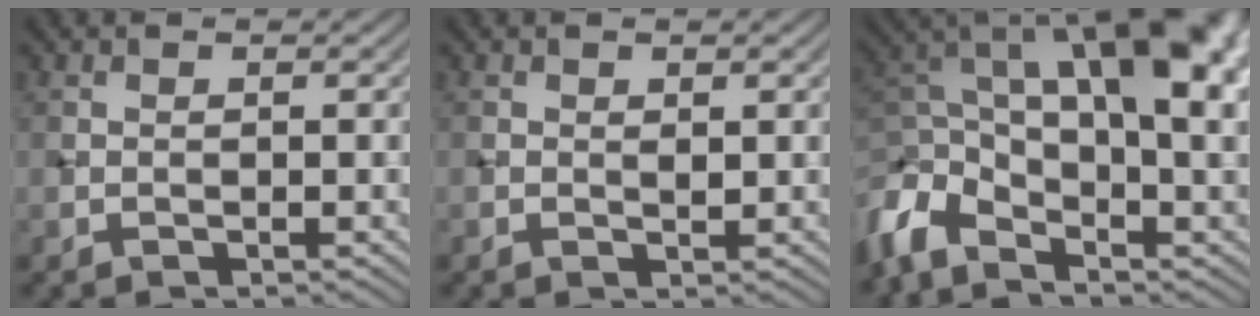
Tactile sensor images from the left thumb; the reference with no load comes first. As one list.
[{"total": 1.0, "force": [0.3, 0.4, 0.9], "torque": [-0.013, -0.004, 0.005]}, {"total": 15.7, "force": [0.5, 8.0, 13.6], "torque": [-0.260, 0.006, 0.018]}]